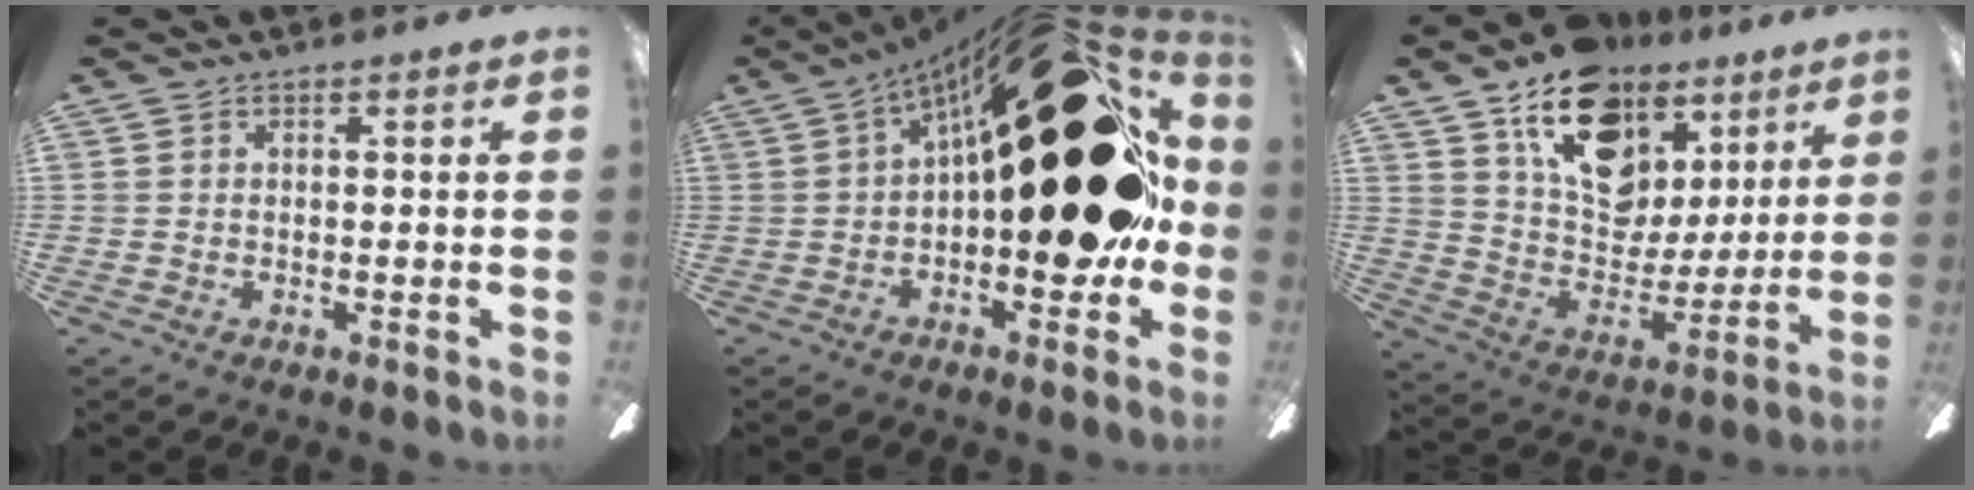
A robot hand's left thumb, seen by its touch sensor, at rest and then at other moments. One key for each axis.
{"total": 33.9, "fx": 8.5, "fy": 15.6, "fz": 28.9, "tx": -0.347, "ty": -0.051, "tz": 0.178}
{"total": 19.3, "fx": 11.6, "fy": 12.4, "fz": 9.1, "tx": -0.148, "ty": -0.063, "tz": 0.213}